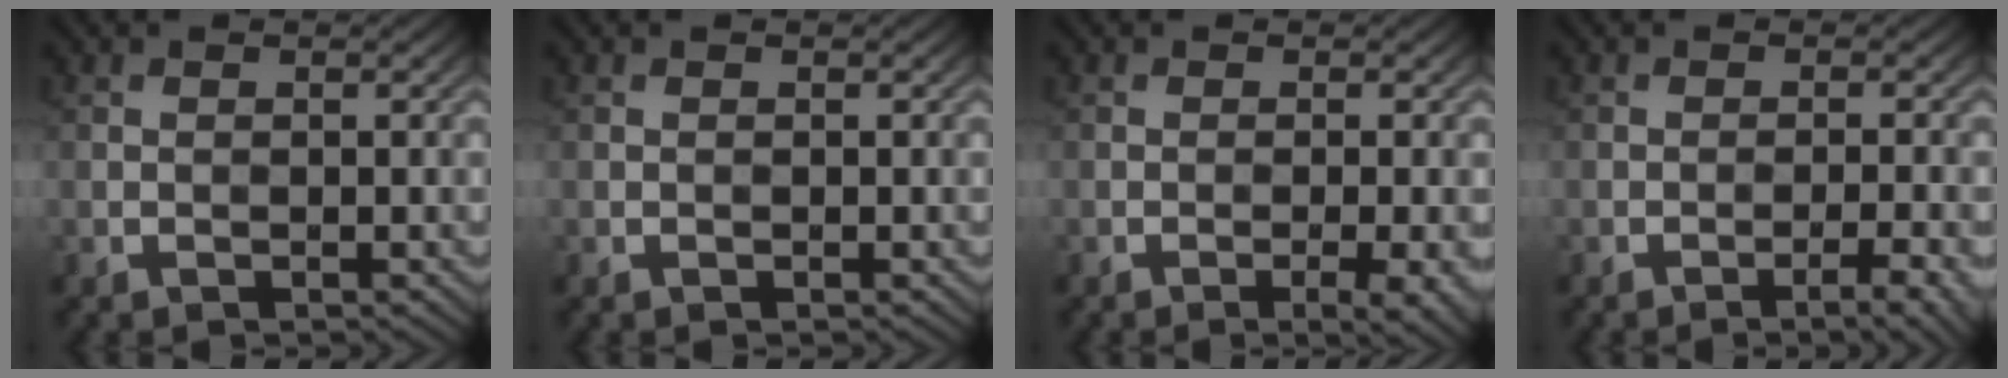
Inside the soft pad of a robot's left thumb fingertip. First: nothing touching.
{"total": 0.0}
{"total": 3.5, "force": [-1.5, 0.7, 3.2], "torque": [-0.047, 0.003, -0.021]}
{"total": 3.6, "force": [-2.0, 0.5, 2.9], "torque": [-0.042, 0.010, -0.033]}